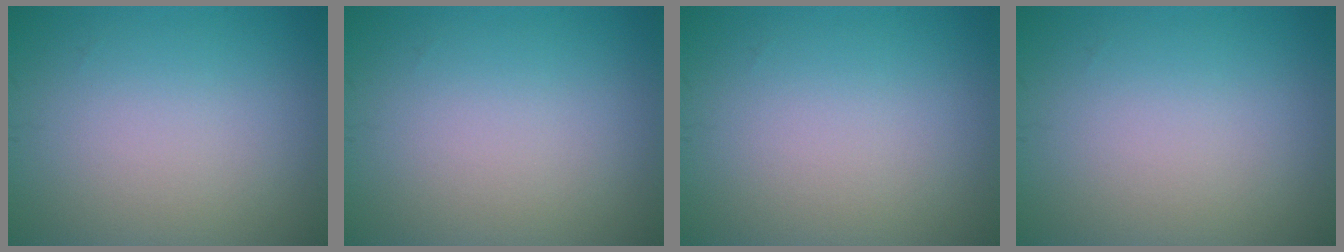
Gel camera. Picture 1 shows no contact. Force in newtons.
{"total": 0.0}
{"total": 0.0}
{"total": 0.0}